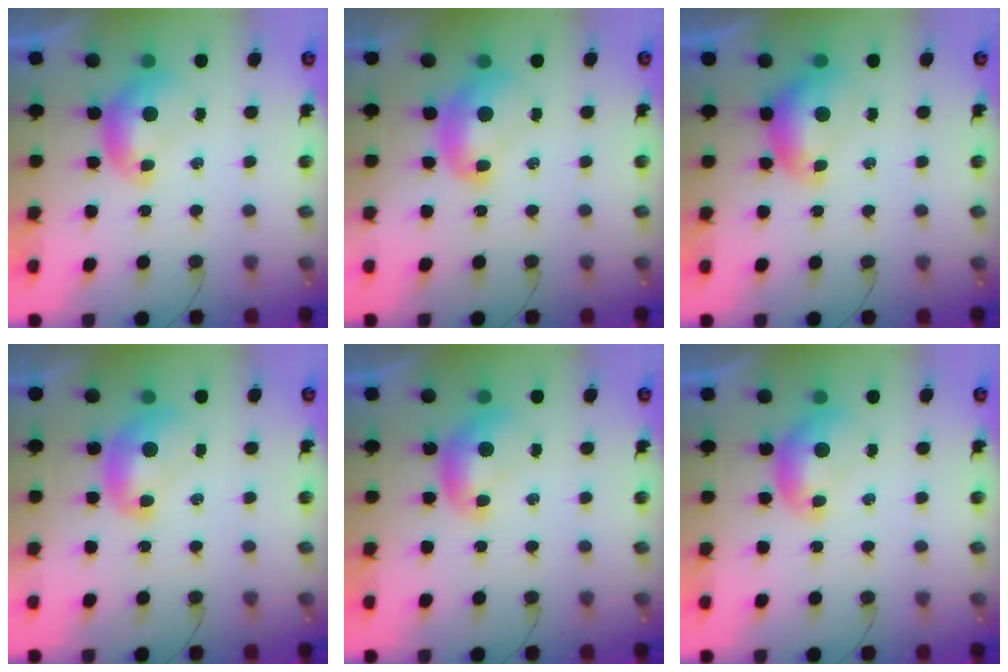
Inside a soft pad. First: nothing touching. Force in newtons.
{"total": 2.5, "press": 2.5, "slide": 0.3}
{"total": 0.0}
{"total": 1.9, "press": 1.9, "slide": 0.2}
{"total": 0.0}
{"total": 0.0}